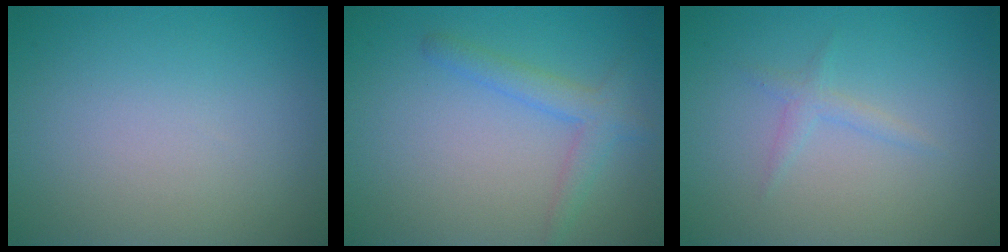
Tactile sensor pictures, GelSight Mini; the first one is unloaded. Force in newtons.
{"total": 2.5, "press": 2.5, "slide": 0.1}
{"total": 1.2, "press": 1.2, "slide": 0.1}